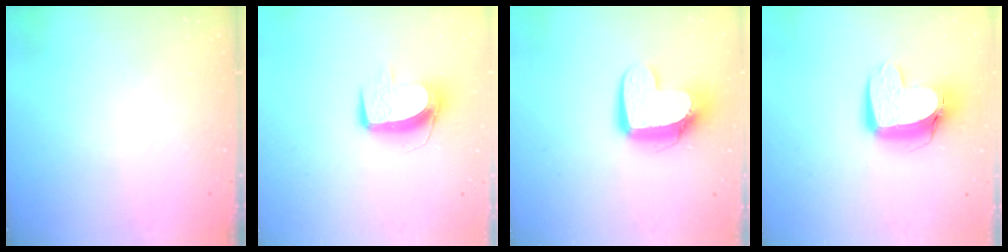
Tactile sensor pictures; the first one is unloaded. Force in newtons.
{"total": 10.3, "press": 10.3, "slide": 0.8}
{"total": 12.2, "press": 12.2, "slide": 1.2}
{"total": 12.5, "press": 12.4, "slide": 1.2}